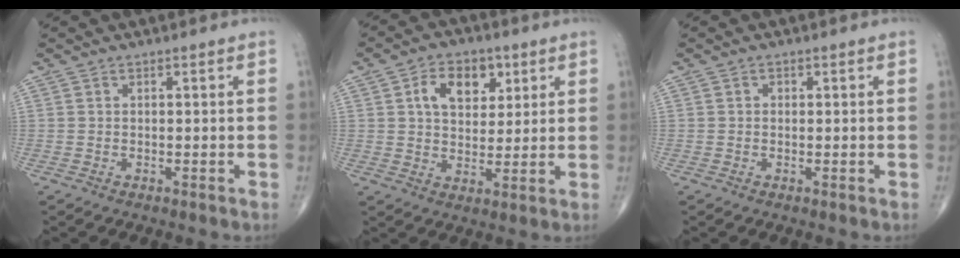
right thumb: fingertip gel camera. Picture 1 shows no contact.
{"total": 9.6, "force": [3.5, 6.4, 6.2], "torque": [-0.067, -0.007, 0.058]}
{"total": 1.5, "force": [0.1, 1.3, 0.7], "torque": [-0.002, 0.004, -0.004]}